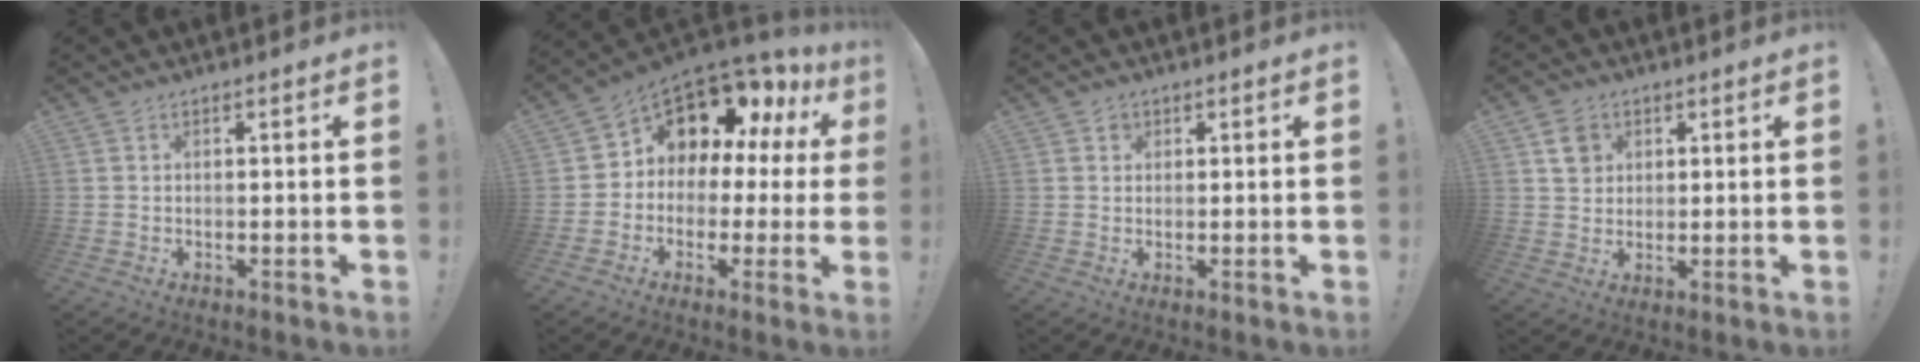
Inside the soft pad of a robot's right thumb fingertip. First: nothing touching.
{"total": 10.1, "force": [5.4, 6.3, 5.7], "torque": [-0.089, -0.054, 0.098]}
{"total": 1.6, "force": [0.8, 1.3, 0.3], "torque": [0.007, -0.005, 0.012]}
{"total": 5.6, "force": [2.6, 4.6, 1.8], "torque": [-0.021, -0.003, 0.048]}